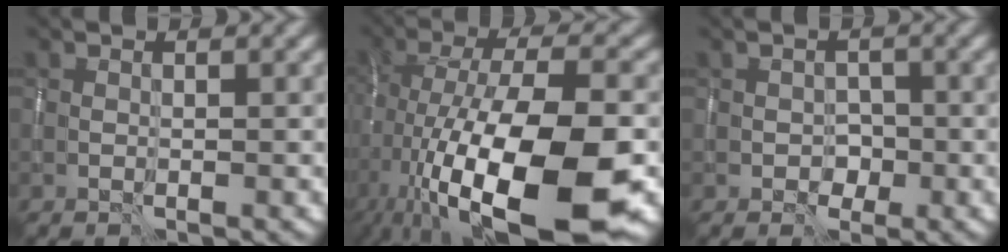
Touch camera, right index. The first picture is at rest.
{"total": 16.6, "force": [-6.4, 6.0, 14.1], "torque": [-0.240, -0.011, -0.098]}
{"total": 1.3, "force": [-0.6, 1.2, 0.3], "torque": [-0.003, -0.003, -0.007]}